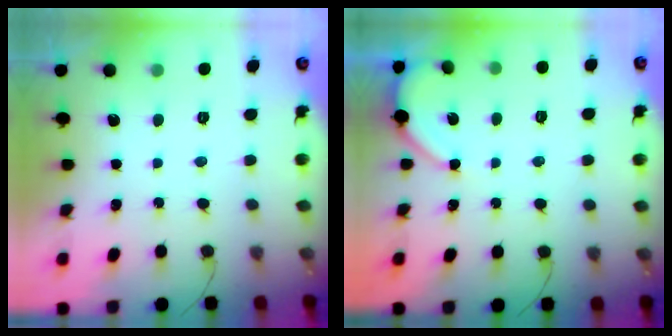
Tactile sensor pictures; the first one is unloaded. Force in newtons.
{"total": 4.4, "press": 4.4, "slide": 0.3}